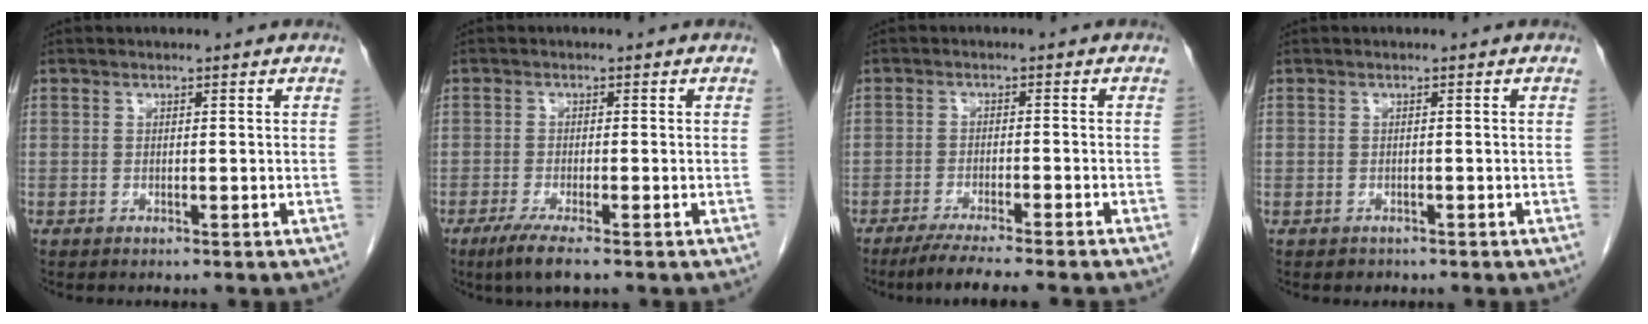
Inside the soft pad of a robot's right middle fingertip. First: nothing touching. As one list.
[{"total": 4.4, "force": [-2.9, 0.1, 3.3], "torque": [-0.068, -0.015, -0.053]}, {"total": 8.7, "force": [-7.3, -0.9, 4.7], "torque": [-0.057, -0.024, -0.112]}, {"total": 0.9, "force": [-0.7, 0.6, 0.0], "torque": [-0.007, 0.000, -0.008]}]